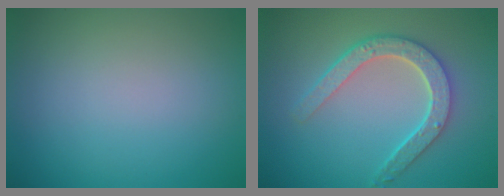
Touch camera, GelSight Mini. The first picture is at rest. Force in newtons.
{"total": 4.6, "press": 3.7, "slide": 2.8}